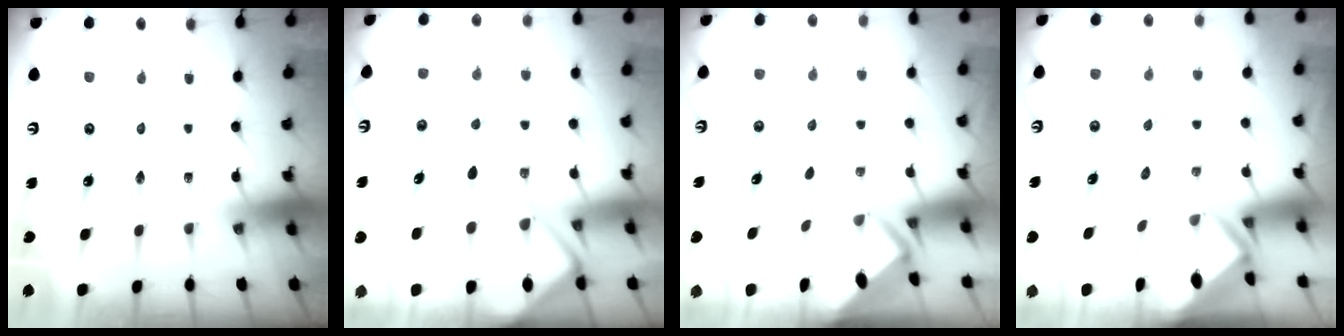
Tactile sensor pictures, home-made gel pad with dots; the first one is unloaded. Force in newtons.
{"total": 9.0, "press": 9.0, "slide": 0.9}
{"total": 2.0, "press": 2.0, "slide": 0.2}
{"total": 2.8, "press": 2.8, "slide": 0.2}